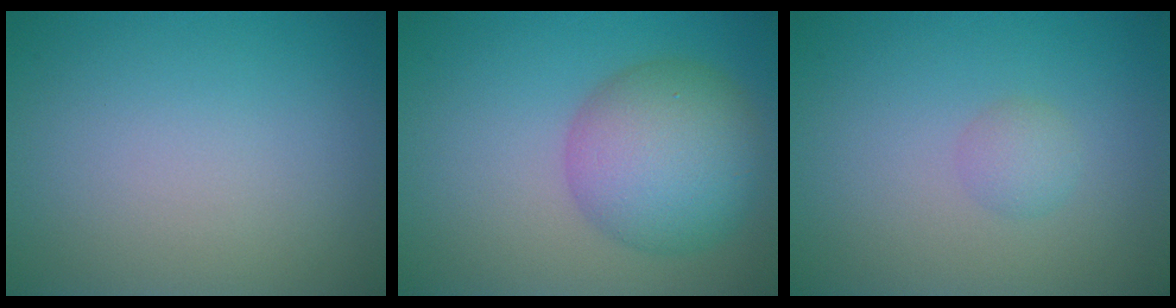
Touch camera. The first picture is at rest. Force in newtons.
{"total": 7.7, "press": 7.7, "slide": 0.3}
{"total": 1.3, "press": 1.3, "slide": 0.1}